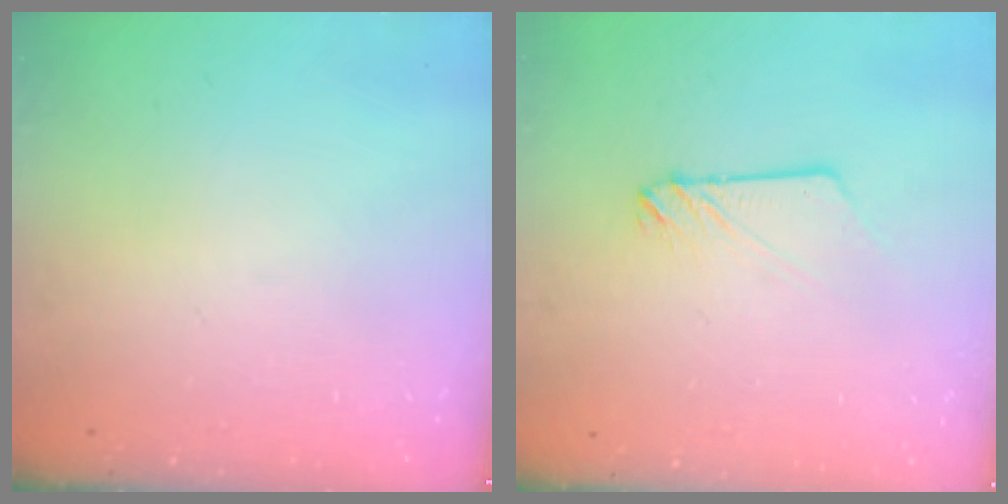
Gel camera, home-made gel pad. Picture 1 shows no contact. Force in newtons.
{"total": 3.0, "press": 3.0, "slide": 0.2}